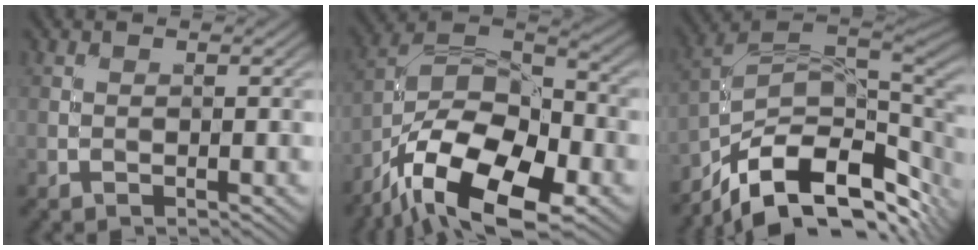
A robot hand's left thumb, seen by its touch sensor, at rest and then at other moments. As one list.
[{"total": 17.6, "force": [-10.1, 8.4, 11.7], "torque": [-0.242, -0.026, -0.177]}, {"total": 14.5, "force": [-7.2, 7.5, 10.1], "torque": [-0.190, -0.021, -0.120]}]